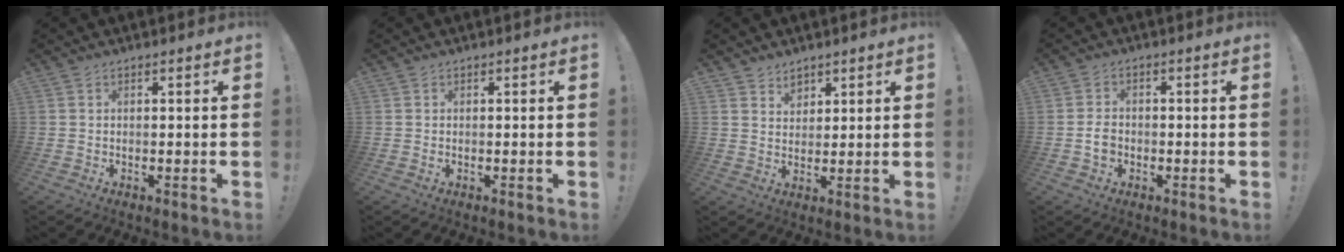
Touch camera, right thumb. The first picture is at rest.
{"total": 0.0}
{"total": 4.1, "force": [3.1, 2.7, 0.3], "torque": [0.004, -0.023, 0.057]}
{"total": 3.7, "force": [-1.3, 2.7, 2.2], "torque": [-0.029, 0.002, -0.026]}